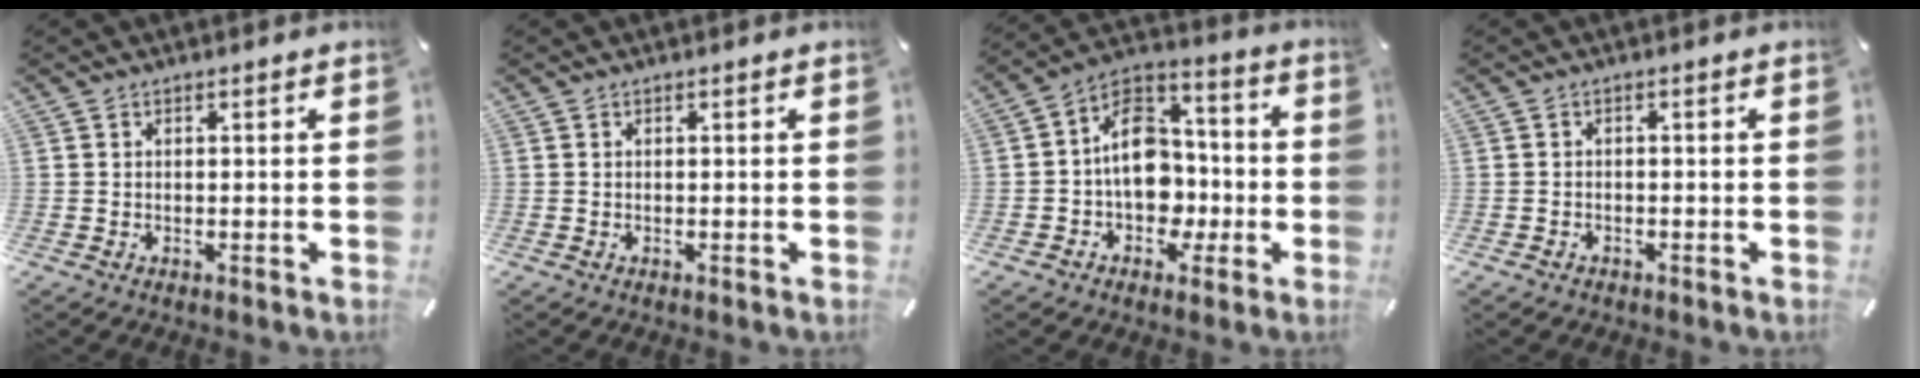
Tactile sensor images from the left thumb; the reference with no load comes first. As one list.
[{"total": 0.0}, {"total": 14.7, "force": [-2.2, 11.6, 8.8], "torque": [-0.129, 0.018, -0.035]}, {"total": 1.3, "force": [-0.8, 0.9, 0.2], "torque": [-0.005, 0.005, -0.020]}]